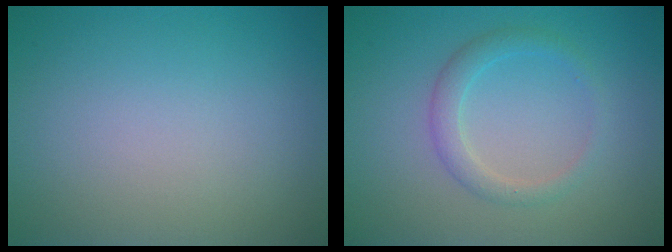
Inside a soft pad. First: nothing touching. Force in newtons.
{"total": 2.1, "press": 2.1, "slide": 0.1}